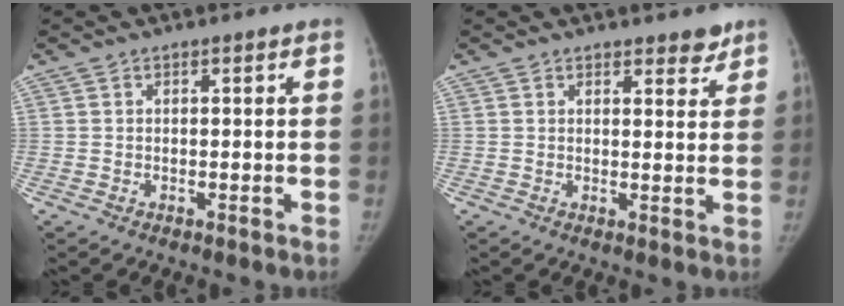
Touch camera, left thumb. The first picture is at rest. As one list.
[{"total": 3.4, "force": [2.7, 1.4, 1.4], "torque": [0.005, -0.018, 0.035]}]